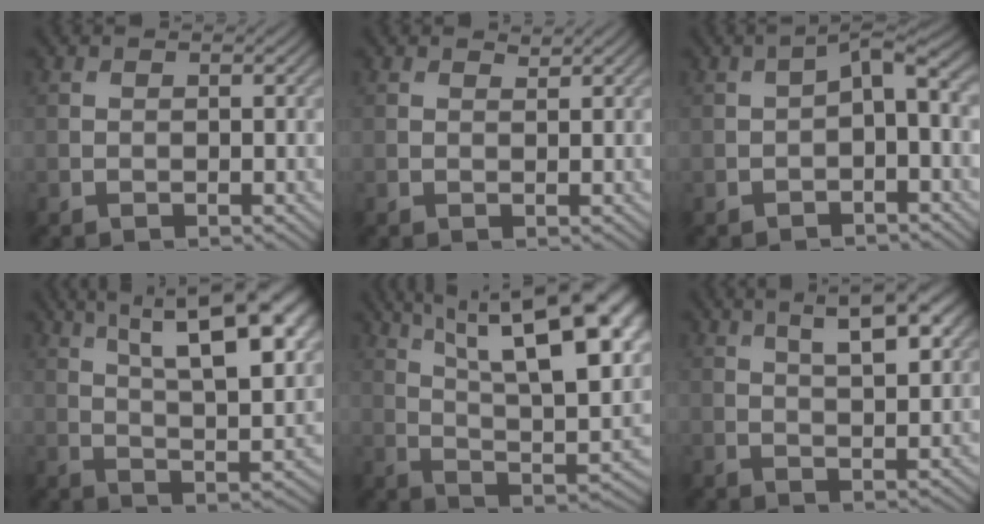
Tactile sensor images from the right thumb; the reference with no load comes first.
{"total": 0.7, "force": [0.7, 0.1, 0.2], "torque": [-0.004, -0.004, 0.014]}
{"total": 3.9, "force": [-0.3, 1.6, 3.6], "torque": [-0.057, 0.001, -0.008]}
{"total": 16.3, "force": [7.9, 5.9, 13.0], "torque": [-0.192, 0.019, 0.115]}
{"total": 20.2, "force": [9.5, 7.8, 16.1], "torque": [-0.245, 0.038, 0.148]}
{"total": 8.3, "force": [4.1, 2.6, 6.7], "torque": [-0.103, 0.011, 0.064]}